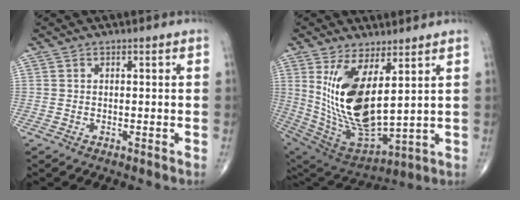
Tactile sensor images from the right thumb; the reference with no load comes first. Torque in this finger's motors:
{"motor_torque": [-1.03, 2.09, 1.86, 0.91, 0.56]}